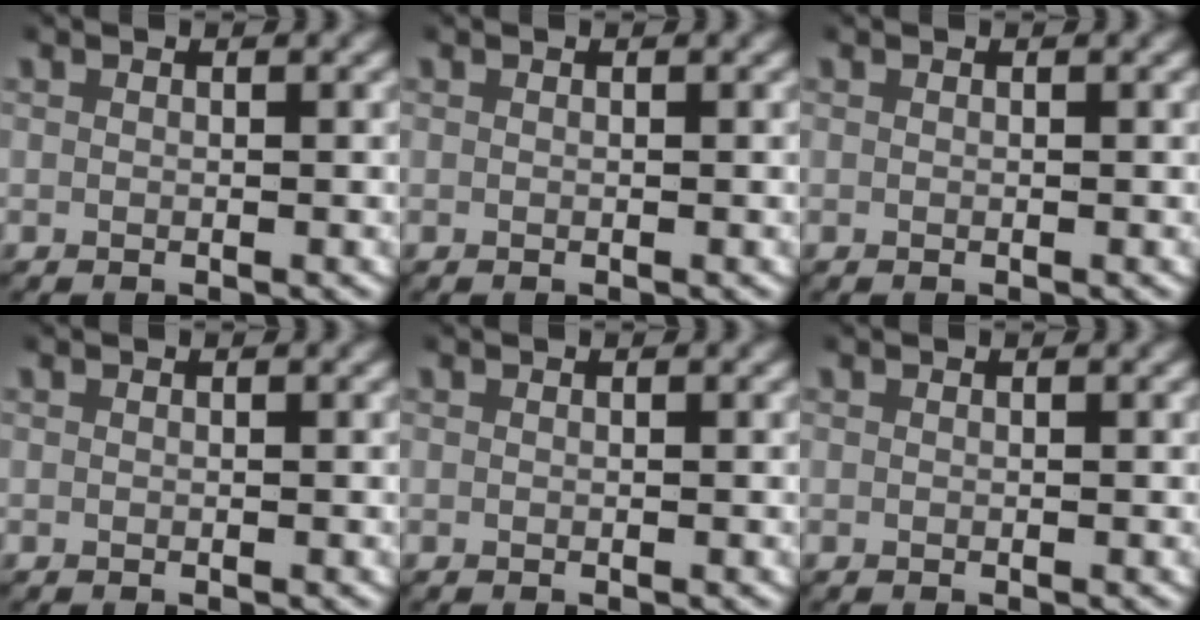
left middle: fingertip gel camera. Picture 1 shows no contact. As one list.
[{"total": 0.0}, {"total": 0.0}, {"total": 0.0}, {"total": 0.0}, {"total": 0.0}]